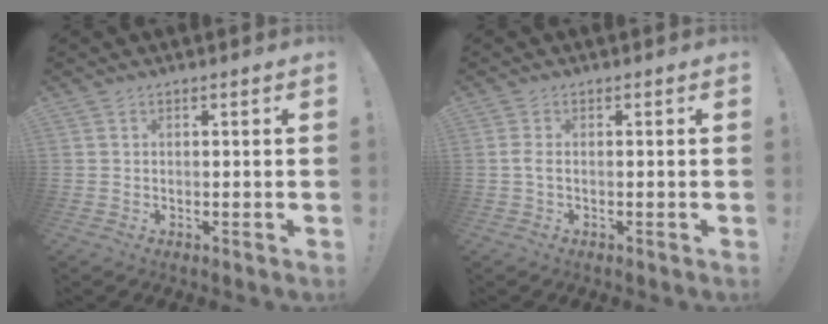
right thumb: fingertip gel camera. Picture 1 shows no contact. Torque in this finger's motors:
{"motor_torque": [-0.29, 0.14, -0.04, 0.05, -0.03]}